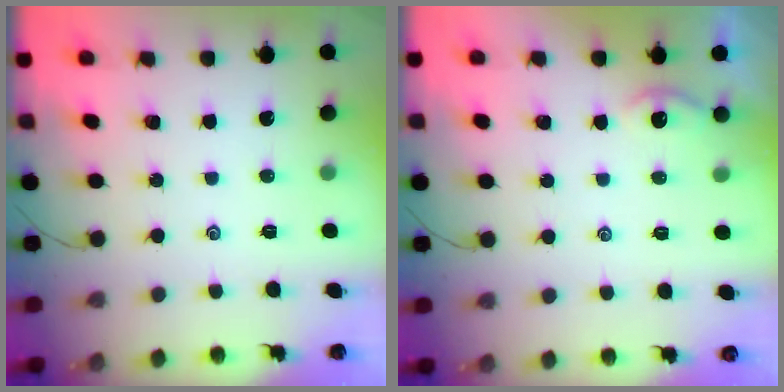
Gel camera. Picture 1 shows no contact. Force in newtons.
{"total": 2.5, "press": 2.5, "slide": 0.2}